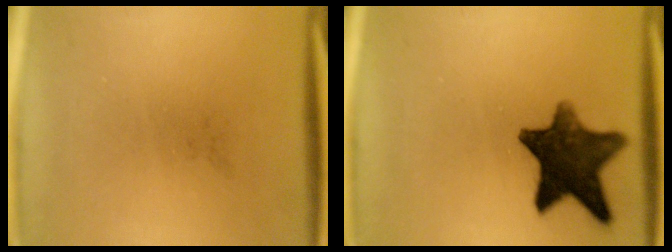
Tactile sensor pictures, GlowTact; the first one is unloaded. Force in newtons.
{"total": 12.5}